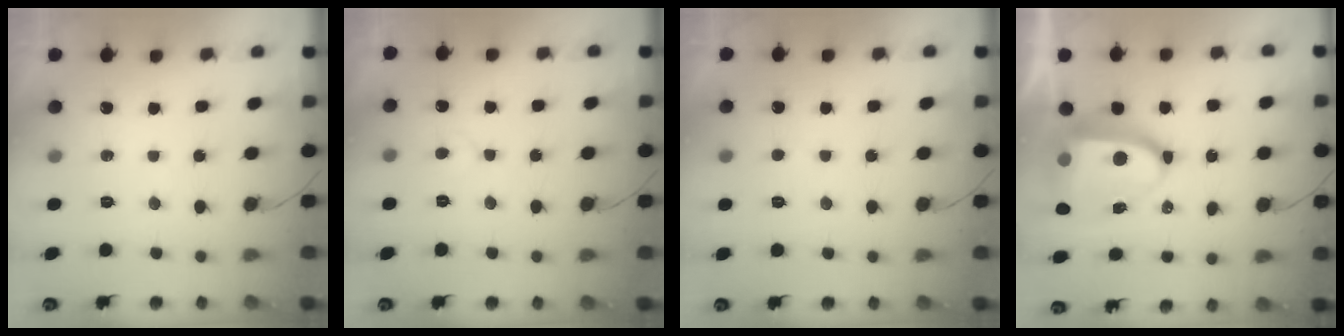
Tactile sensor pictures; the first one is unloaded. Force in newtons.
{"total": 3.9, "press": 3.9, "slide": 0.4}
{"total": 2.3, "press": 2.3, "slide": 0.3}
{"total": 12.8, "press": 12.8, "slide": 1.5}